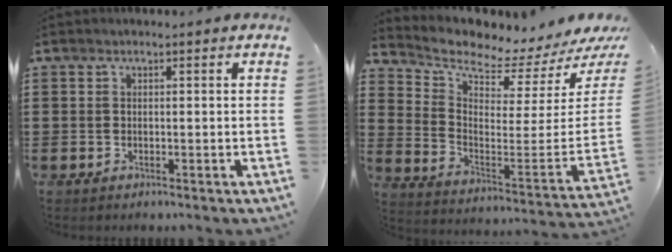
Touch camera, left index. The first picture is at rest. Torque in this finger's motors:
{"motor_torque": [0.67, -1.45, 0.19, 0.02]}